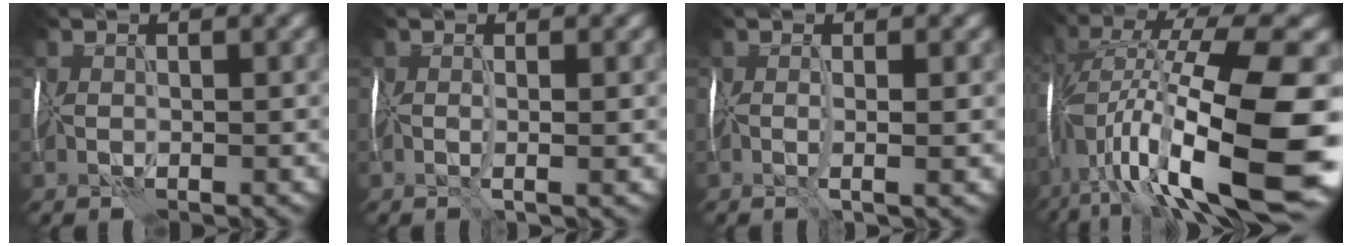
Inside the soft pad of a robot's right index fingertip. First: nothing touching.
{"total": 1.6, "force": [-0.1, 0.2, 1.6], "torque": [-0.021, -0.002, -0.003]}
{"total": 1.9, "force": [-0.1, 0.3, 1.9], "torque": [-0.026, -0.003, -0.003]}
{"total": 17.1, "force": [-3.5, 5.2, 16.0], "torque": [-0.291, 0.030, -0.061]}